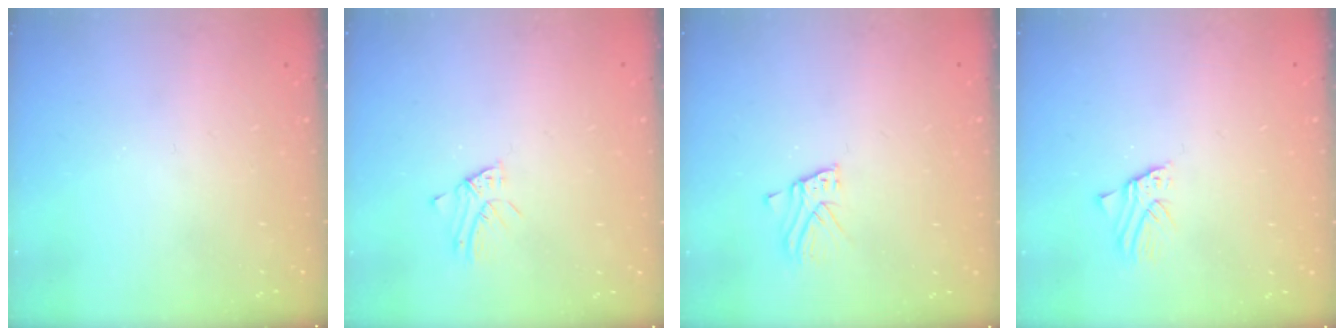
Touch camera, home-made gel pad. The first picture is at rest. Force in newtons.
{"total": 2.1, "press": 2.1, "slide": 0.1}
{"total": 3.4, "press": 3.4, "slide": 0.2}
{"total": 1.3, "press": 1.3, "slide": 0.0}